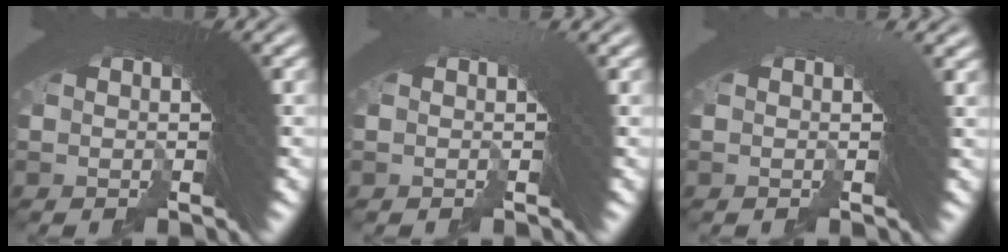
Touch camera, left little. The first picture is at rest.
{"total": 0.8, "force": [0.2, -0.1, 0.7], "torque": [0.014, 0.023, -0.009]}
{"total": 1.5, "force": [0.5, 0.6, 1.2], "torque": [0.008, 0.024, -0.011]}